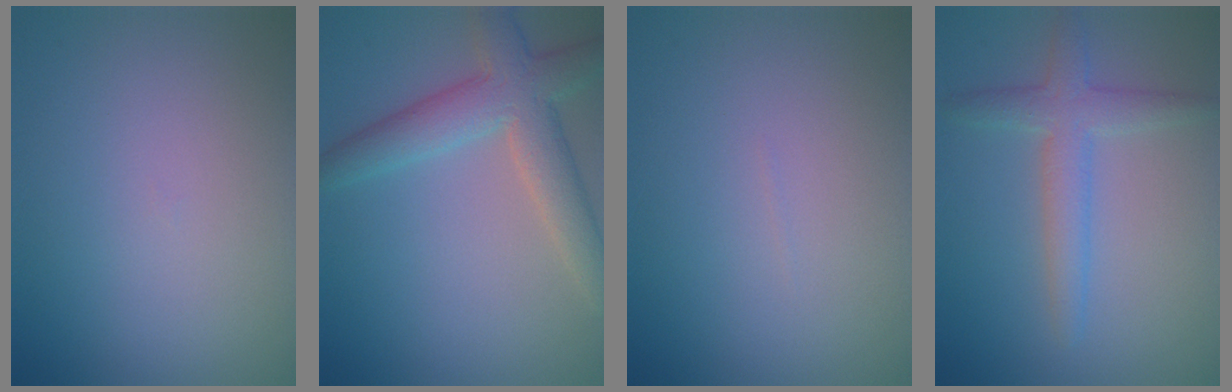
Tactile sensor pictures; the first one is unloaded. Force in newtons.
{"total": 5.2, "press": 5.2, "slide": 0.2}
{"total": 0.0}
{"total": 3.1, "press": 3.1, "slide": 0.1}